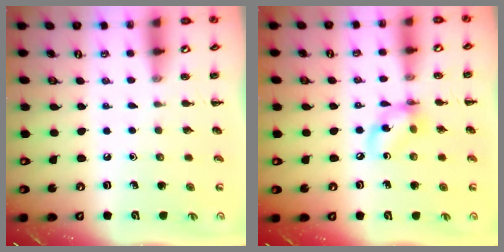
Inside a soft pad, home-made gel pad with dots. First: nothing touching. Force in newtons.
{"total": 8.3, "press": 8.2, "slide": 1.5}